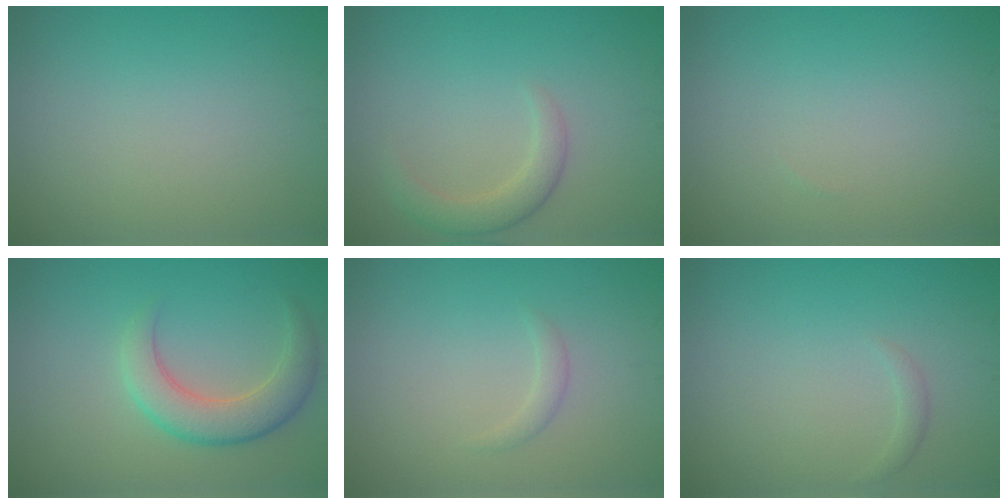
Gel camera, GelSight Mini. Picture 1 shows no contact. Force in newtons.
{"total": 2.5, "press": 2.5, "slide": 0.2}
{"total": 0.0}
{"total": 4.4, "press": 4.4, "slide": 0.3}
{"total": 0.9, "press": 0.9, "slide": 0.1}
{"total": 0.7, "press": 0.7, "slide": 0.0}